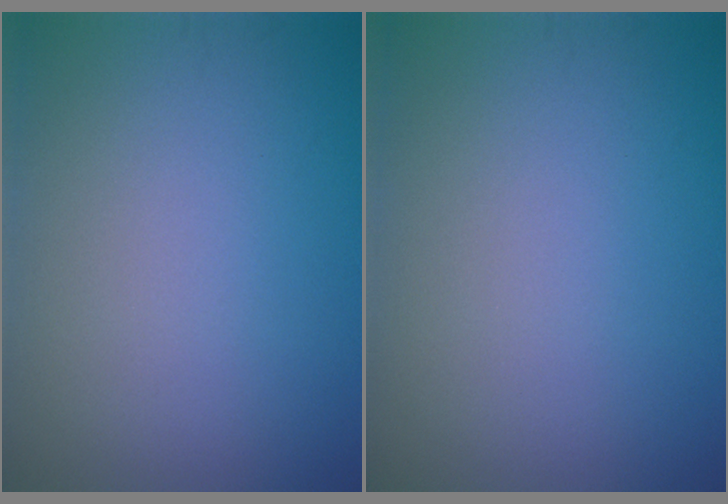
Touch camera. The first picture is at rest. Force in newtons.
{"total": 0.0}